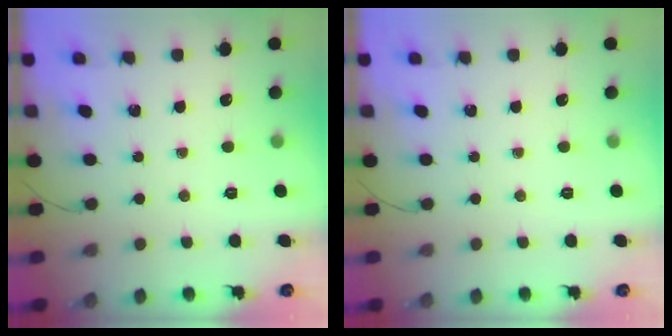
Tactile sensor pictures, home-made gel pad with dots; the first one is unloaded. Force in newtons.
{"total": 0.0}